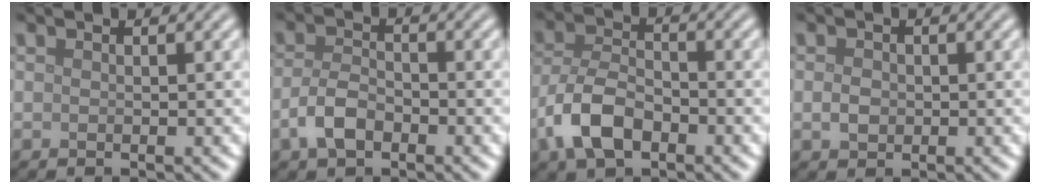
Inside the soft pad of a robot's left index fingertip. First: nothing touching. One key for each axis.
{"total": 3.1, "fx": -1.6, "fy": 1.7, "fz": 2.0, "tx": -0.040, "ty": 0.002, "tz": -0.038}
{"total": 5.8, "fx": -2.8, "fy": 3.2, "fz": 3.9, "tx": -0.076, "ty": 0.000, "tz": -0.064}
{"total": 1.5, "fx": -0.2, "fy": 1.2, "fz": 0.8, "tx": -0.016, "ty": -0.001, "tz": -0.006}